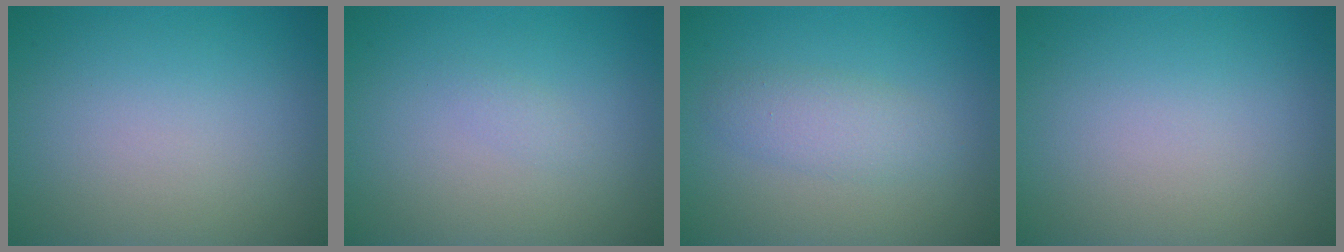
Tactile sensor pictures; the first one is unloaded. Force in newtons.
{"total": 0.6, "press": 0.6, "slide": 0.1}
{"total": 2.3, "press": 2.3, "slide": 0.1}
{"total": 0.0}